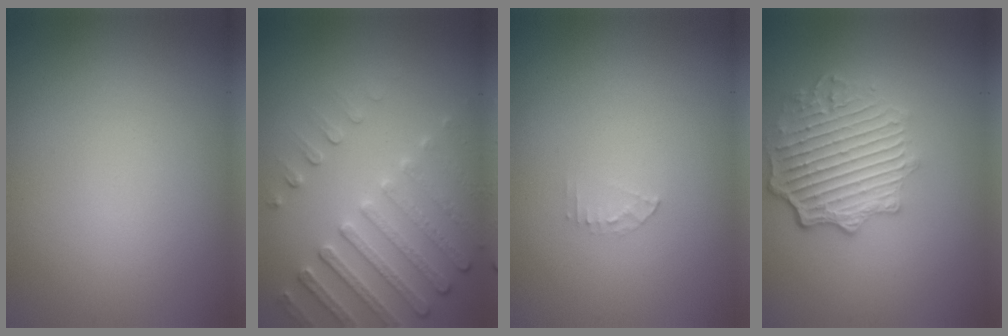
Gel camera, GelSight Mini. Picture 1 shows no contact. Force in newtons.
{"total": 4.7, "press": 3.7, "slide": 2.9}
{"total": 0.9, "press": 0.9, "slide": 0.1}
{"total": 5.9, "press": 4.6, "slide": 3.7}